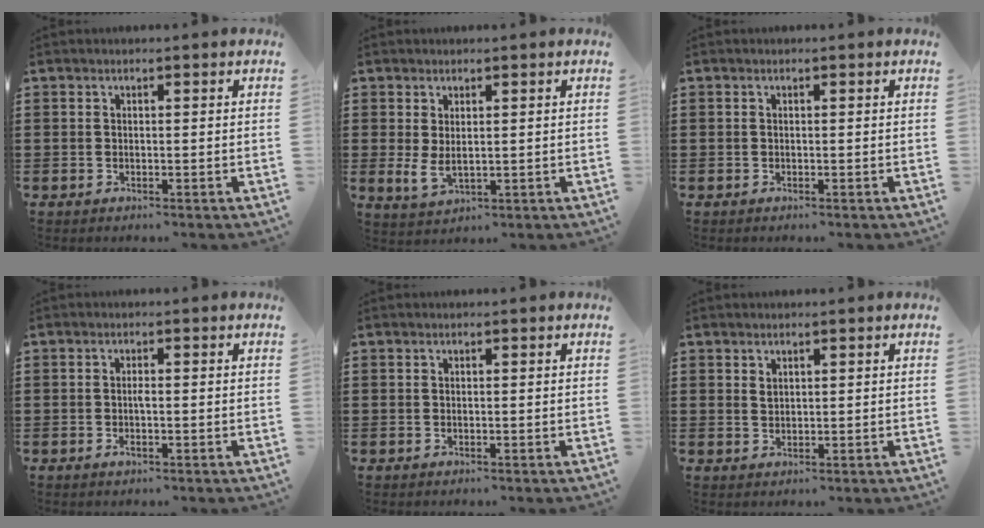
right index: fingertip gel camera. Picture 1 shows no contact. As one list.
[{"total": 3.2, "force": [0.7, 1.6, 2.7], "torque": [-0.068, -0.003, 0.010]}, {"total": 0.0}, {"total": 1.3, "force": [-0.3, 0.5, 1.2], "torque": [-0.032, -0.002, -0.008]}, {"total": 0.0}, {"total": 1.2, "force": [0.8, 0.7, 0.5], "torque": [-0.012, 0.003, 0.015]}]